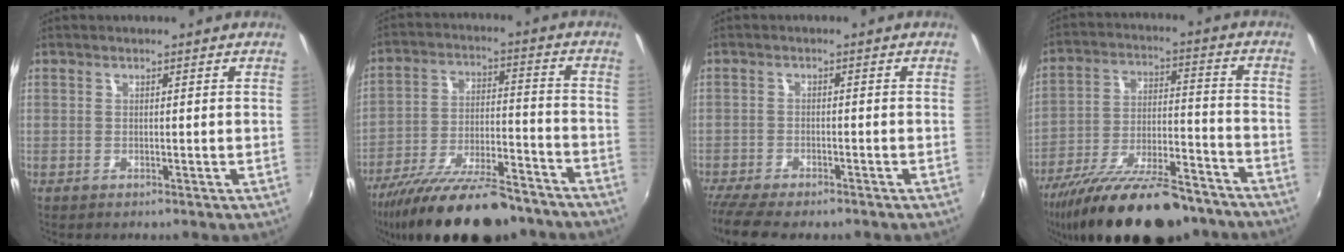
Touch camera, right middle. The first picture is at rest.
{"total": 22.0, "force": [-17.6, 6.3, 11.6], "torque": [-0.212, -0.031, -0.266]}
{"total": 8.5, "force": [-7.3, 1.7, 4.1], "torque": [-0.106, -0.040, -0.125]}
{"total": 24.7, "force": [-19.2, 7.5, 13.5], "torque": [-0.242, -0.033, -0.287]}